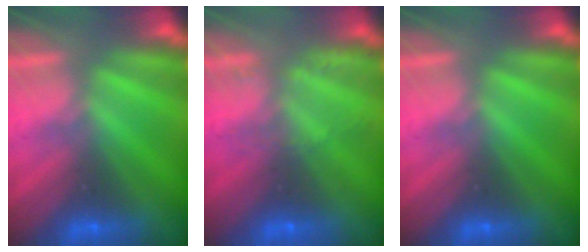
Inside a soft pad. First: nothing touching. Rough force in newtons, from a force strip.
{"total": 2.1}
{"total": 0.0}